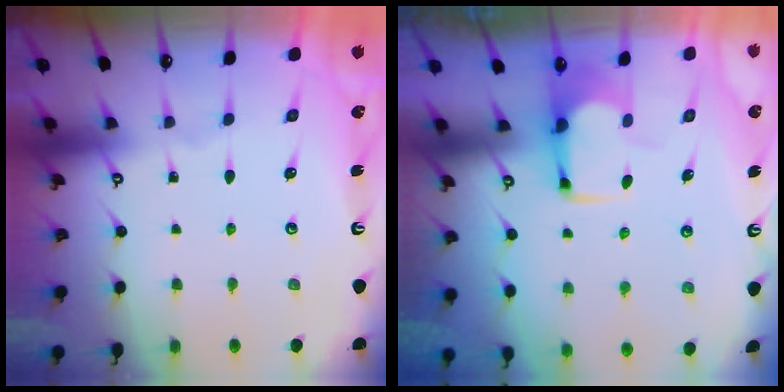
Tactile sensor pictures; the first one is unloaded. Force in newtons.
{"total": 1.8, "press": 1.6, "slide": 0.8}